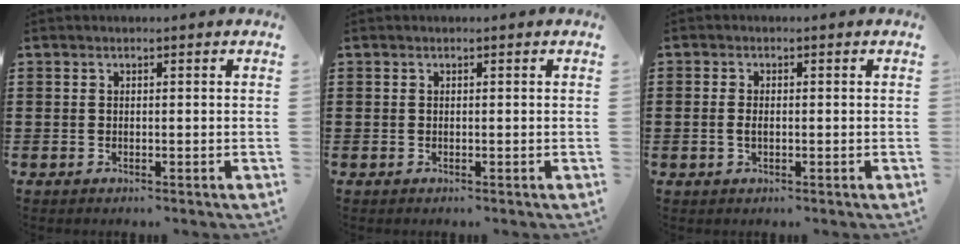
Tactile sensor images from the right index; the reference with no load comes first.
{"total": 0.0}
{"total": 1.4, "force": [-0.2, 0.6, 1.2], "torque": [-0.032, -0.002, -0.007]}